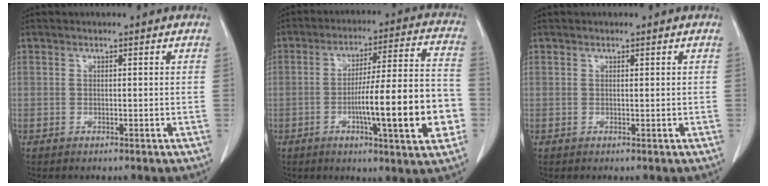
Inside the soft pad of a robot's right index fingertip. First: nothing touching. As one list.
[{"total": 16.9, "force": [-4.3, 1.1, 16.3], "torque": [-0.235, 0.010, -0.061]}, {"total": 0.0}]